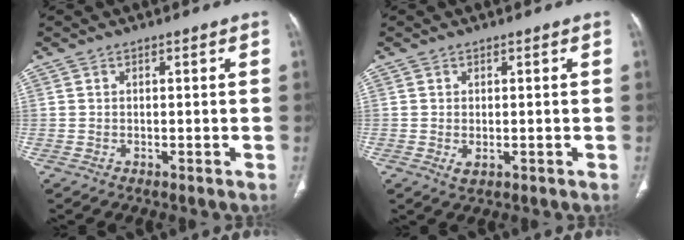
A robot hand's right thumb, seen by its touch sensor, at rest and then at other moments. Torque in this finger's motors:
{"motor_torque": [-0.48, 0.25, -0.21, -0.16, 0.07]}